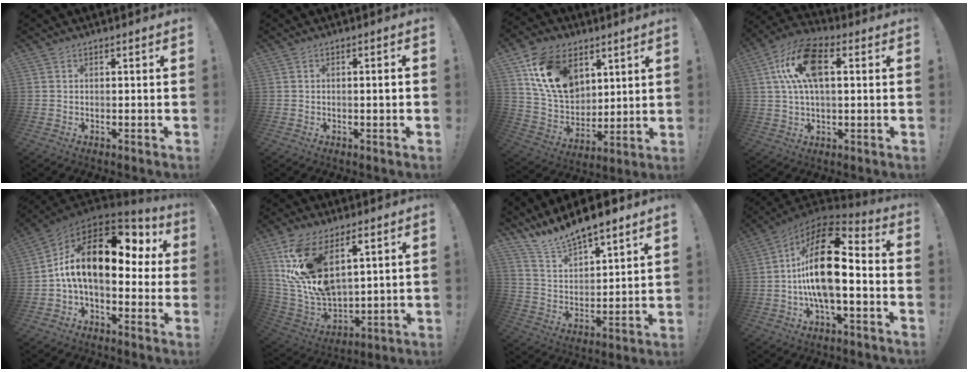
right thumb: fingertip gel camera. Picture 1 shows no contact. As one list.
[{"total": 2.1, "force": [0.1, -0.1, 2.1], "torque": [-0.029, -0.002, -0.002]}, {"total": 18.5, "force": [8.5, 12.9, 10.2], "torque": [-0.190, -0.036, 0.161]}, {"total": 15.2, "force": [3.8, 8.2, 12.2], "torque": [-0.229, 0.014, 0.071]}, {"total": 20.0, "force": [3.8, 10.1, 16.8], "torque": [-0.291, -0.007, 0.065]}, {"total": 18.2, "force": [8.8, 10.3, 12.1], "torque": [-0.252, -0.047, 0.163]}, {"total": 9.9, "force": [9.8, 0.3, 1.3], "torque": [-0.055, -0.097, 0.175]}, {"total": 21.7, "force": [0.0, 9.5, 19.5], "torque": [-0.348, 0.004, -0.005]}]